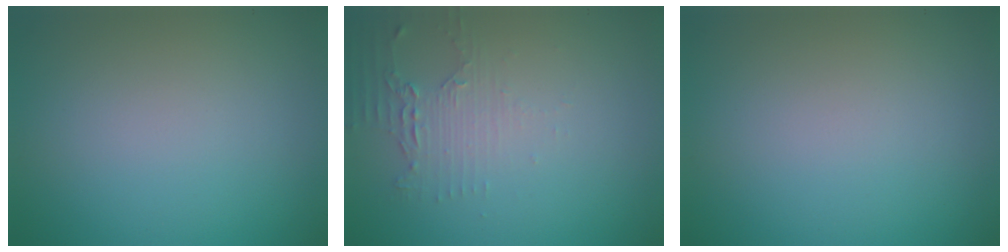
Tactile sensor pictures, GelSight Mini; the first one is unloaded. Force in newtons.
{"total": 2.0, "press": 1.6, "slide": 1.1}
{"total": 0.0}